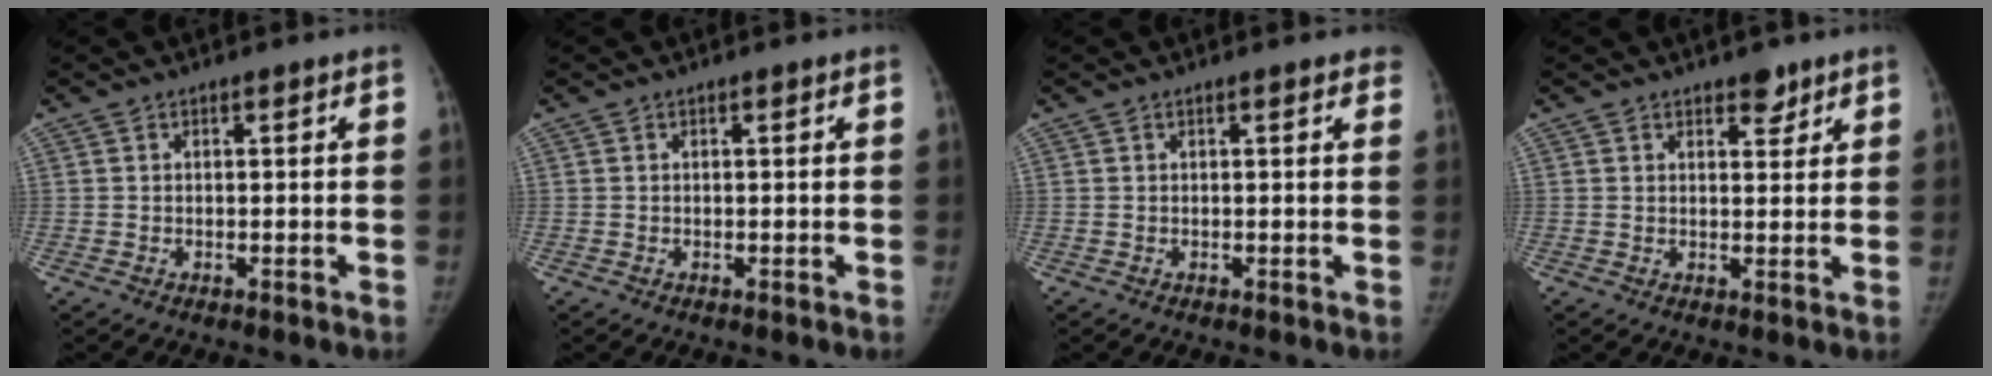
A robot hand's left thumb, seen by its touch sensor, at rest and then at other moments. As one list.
[{"total": 0.0}, {"total": 1.4, "force": [1.1, 0.6, 0.6], "torque": [0.006, -0.002, 0.001]}, {"total": 3.0, "force": [2.0, 1.8, 1.2], "torque": [0.006, -0.013, 0.030]}]